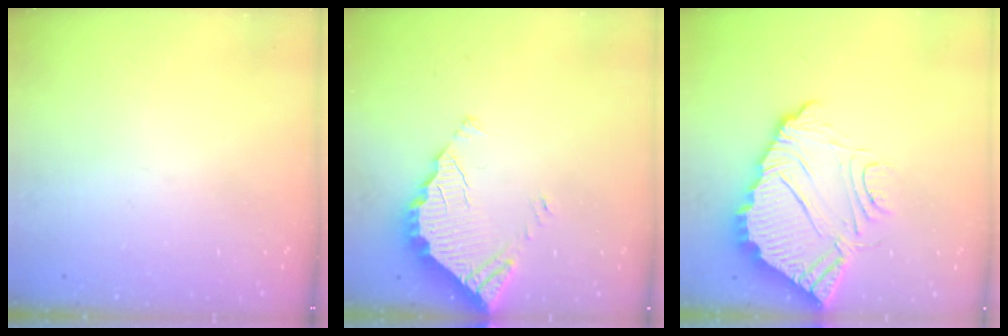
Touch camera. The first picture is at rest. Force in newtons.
{"total": 3.5, "press": 3.5, "slide": 0.2}
{"total": 10.6, "press": 10.6, "slide": 0.8}